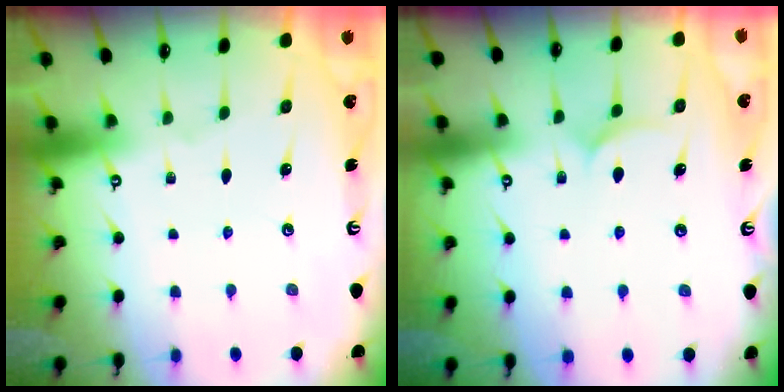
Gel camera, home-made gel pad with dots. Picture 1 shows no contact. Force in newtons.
{"total": 7.7, "press": 7.7, "slide": 0.5}